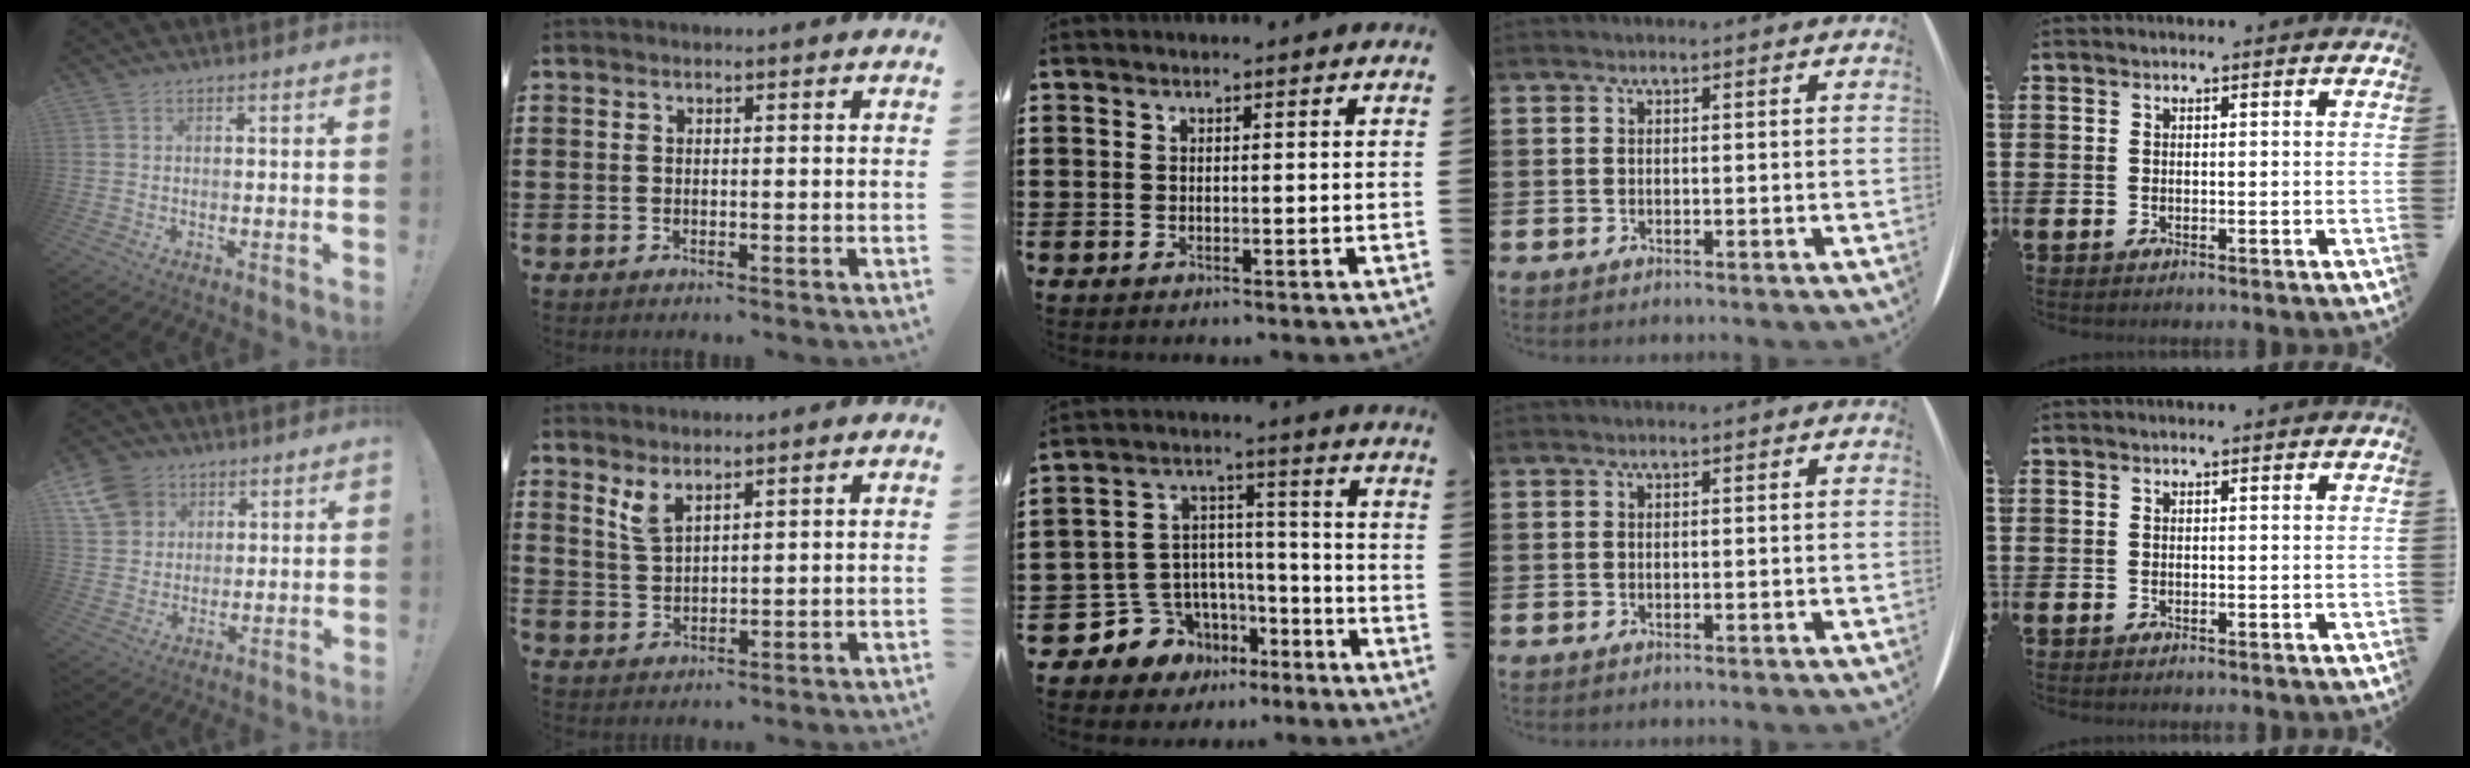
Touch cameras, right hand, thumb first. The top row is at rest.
{"thumb": {"total": 10.5, "force": [5.1, 8.6, 3.4], "torque": [-0.056, -0.025, 0.106]}, "index": {"total": 3.2, "force": [2.4, 1.1, 1.9], "torque": [-0.043, 0.003, 0.044]}, "middle": {"total": 6.7, "force": [-3.9, 5.4, -0.3], "torque": [-0.029, 0.002, -0.073]}}